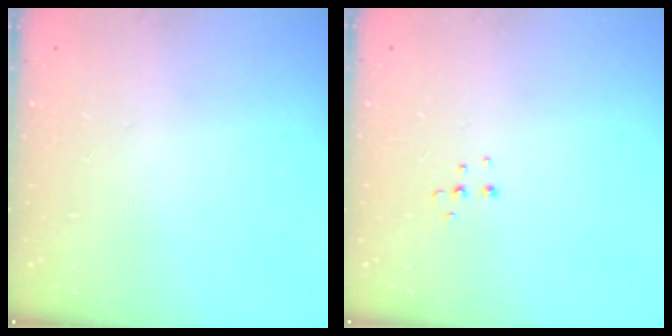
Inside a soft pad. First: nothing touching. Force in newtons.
{"total": 5.1, "press": 5.0, "slide": 0.4}